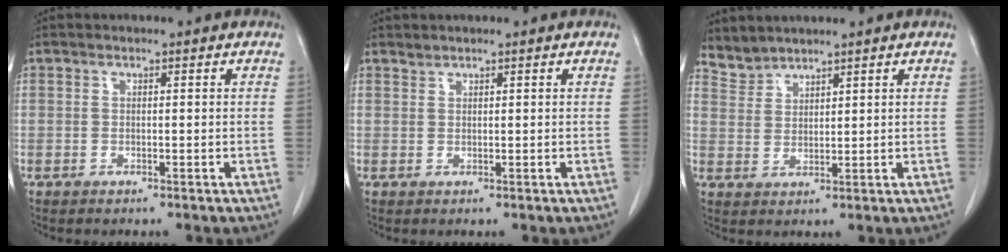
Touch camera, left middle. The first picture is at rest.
{"total": 0.7, "force": [0.7, 0.0, -0.1], "torque": [-0.001, -0.001, 0.013]}
{"total": 3.2, "force": [3.1, 0.5, -0.5], "torque": [0.005, 0.007, 0.070]}